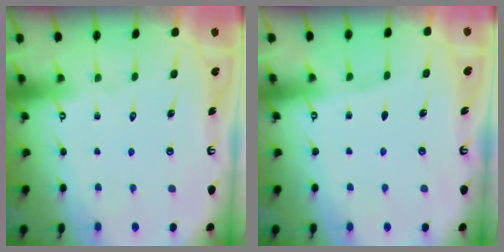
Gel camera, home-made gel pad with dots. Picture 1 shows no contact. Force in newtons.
{"total": 2.1, "press": 2.1, "slide": 0.3}